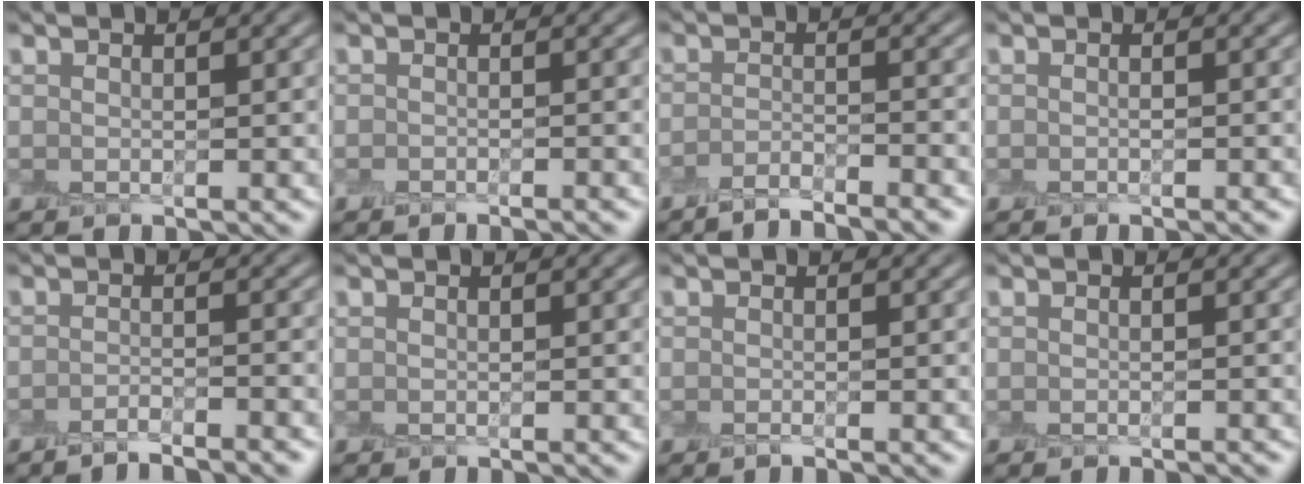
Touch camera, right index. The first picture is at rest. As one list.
[{"total": 1.5, "force": [-1.2, 0.2, 0.8], "torque": [-0.005, -0.006, -0.016]}, {"total": 3.5, "force": [-2.8, 0.6, 2.0], "torque": [-0.027, 0.002, -0.054]}, {"total": 0.9, "force": [-0.5, 0.1, 0.8], "torque": [-0.009, -0.001, -0.006]}, {"total": 3.1, "force": [-2.5, 0.5, 1.7], "torque": [-0.020, 0.001, -0.047]}, {"total": 0.0}, {"total": 1.0, "force": [-0.6, 0.2, 0.8], "torque": [-0.009, -0.005, -0.011]}, {"total": 1.1, "force": [-0.9, 0.2, 0.6], "torque": [0.000, -0.001, -0.014]}]